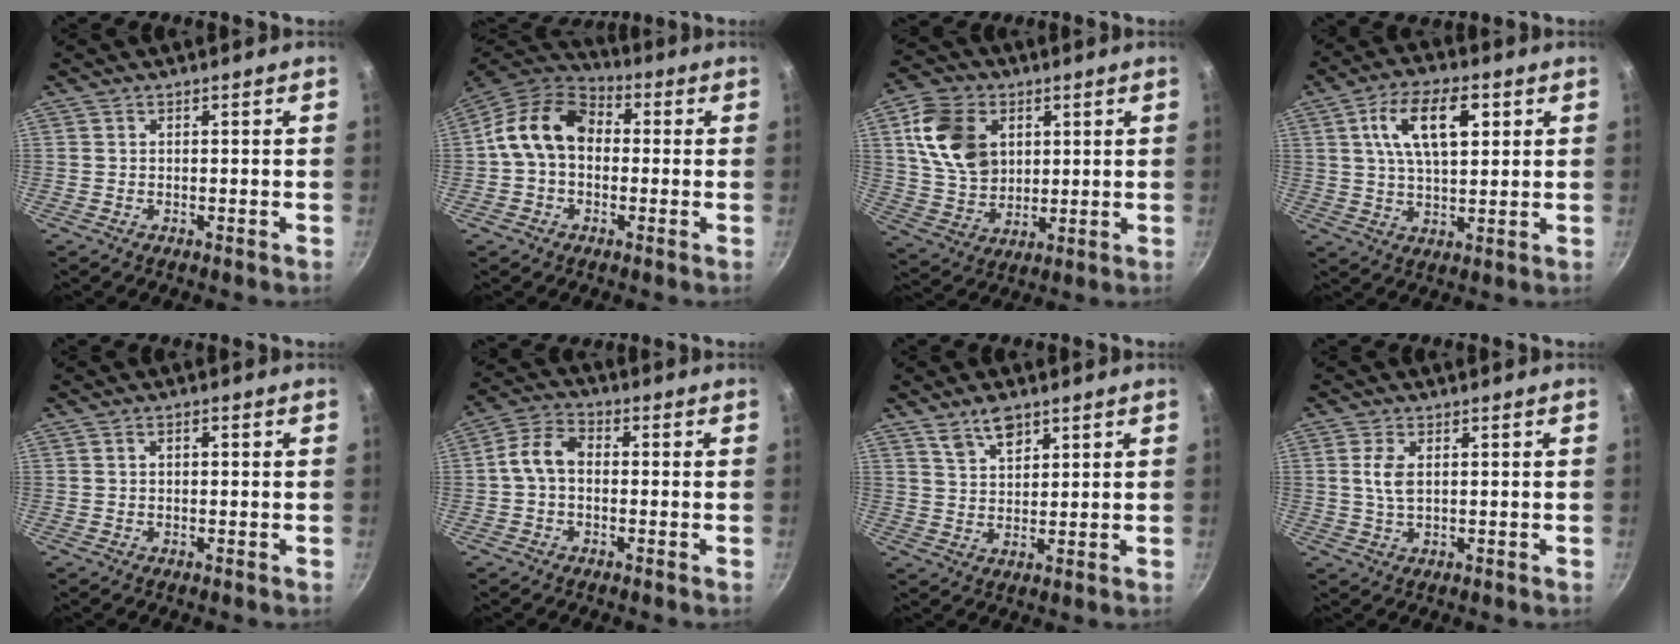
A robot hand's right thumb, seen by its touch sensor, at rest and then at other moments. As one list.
[{"total": 13.1, "force": [0.6, 9.9, 8.5], "torque": [-0.123, 0.034, -0.009]}, {"total": 14.8, "force": [4.3, 10.9, 9.0], "torque": [-0.144, -0.013, 0.084]}, {"total": 12.7, "force": [4.1, 6.1, 10.4], "torque": [-0.165, -0.001, 0.068]}, {"total": 1.3, "force": [0.2, 0.9, 1.0], "torque": [-0.018, 0.008, 0.002]}, {"total": 6.5, "force": [-0.5, 4.7, 4.5], "torque": [-0.079, 0.026, -0.024]}, {"total": 5.6, "force": [3.8, 2.6, 3.2], "torque": [-0.045, -0.020, 0.071]}, {"total": 4.3, "force": [0.9, 2.3, 3.5], "torque": [-0.072, -0.002, 0.020]}]